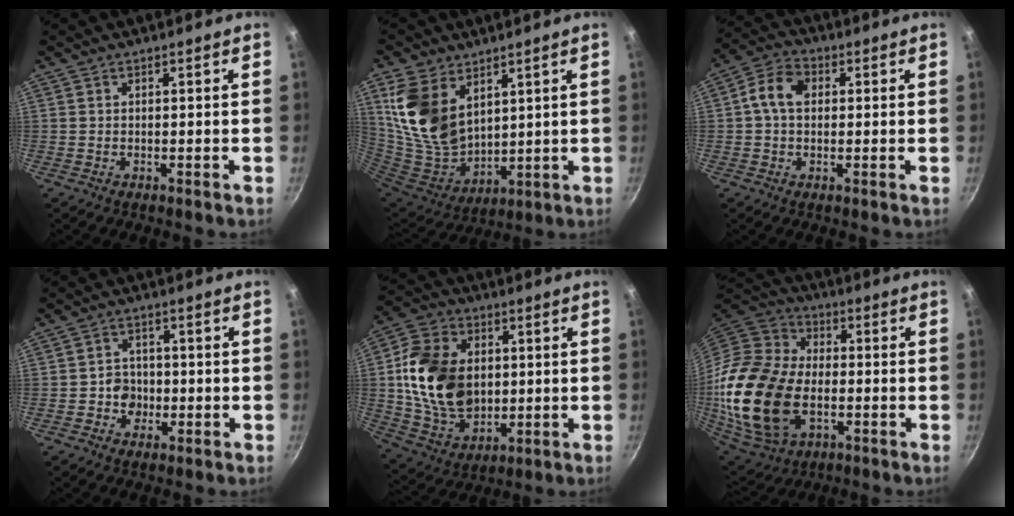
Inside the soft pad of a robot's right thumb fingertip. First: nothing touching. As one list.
[{"total": 16.7, "force": [7.3, 10.6, 10.5], "torque": [-0.201, -0.052, 0.159]}, {"total": 7.3, "force": [1.0, 5.1, 5.0], "torque": [-0.083, 0.018, 0.003]}, {"total": 4.5, "force": [-1.1, 4.0, 1.7], "torque": [0.002, 0.010, -0.022]}, {"total": 19.5, "force": [1.5, 14.3, 13.2], "torque": [-0.221, 0.001, 0.034]}, {"total": 26.4, "force": [-3.9, 17.3, 19.5], "torque": [-0.390, 0.015, -0.064]}]